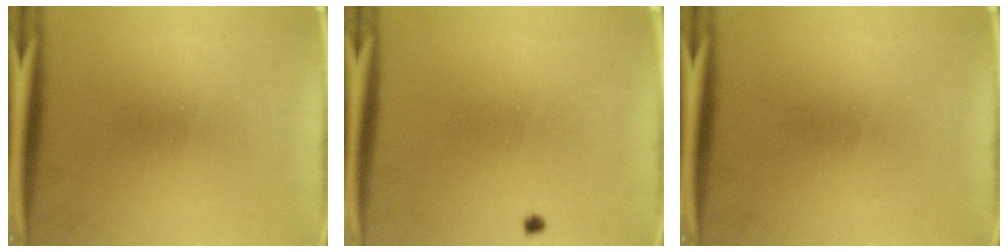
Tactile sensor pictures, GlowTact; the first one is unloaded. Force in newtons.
{"total": 0.5}
{"total": 0.0}